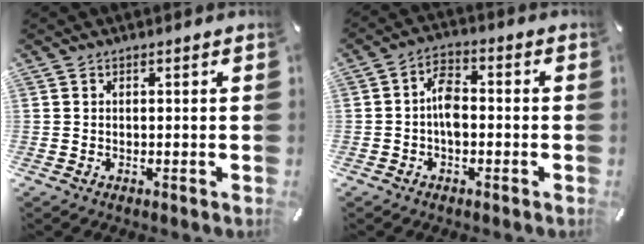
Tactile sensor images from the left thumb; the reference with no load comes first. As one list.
[{"total": 6.0, "force": [-1.1, 3.5, 4.8], "torque": [-0.095, 0.012, -0.022]}]